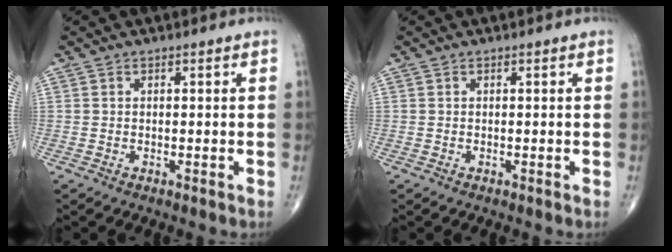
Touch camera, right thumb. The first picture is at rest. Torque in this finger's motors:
{"motor_torque": [0.00, 0.00, 0.01, 0.01, 0.00]}